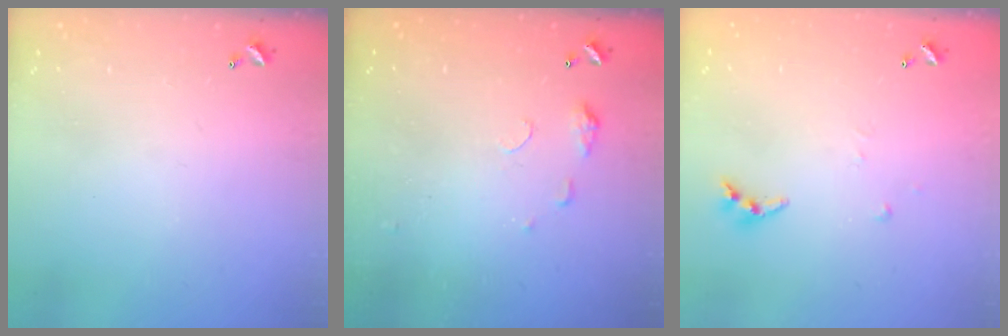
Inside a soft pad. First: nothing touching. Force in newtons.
{"total": 5.6, "press": 5.6, "slide": 0.7}
{"total": 4.4, "press": 4.4, "slide": 0.3}